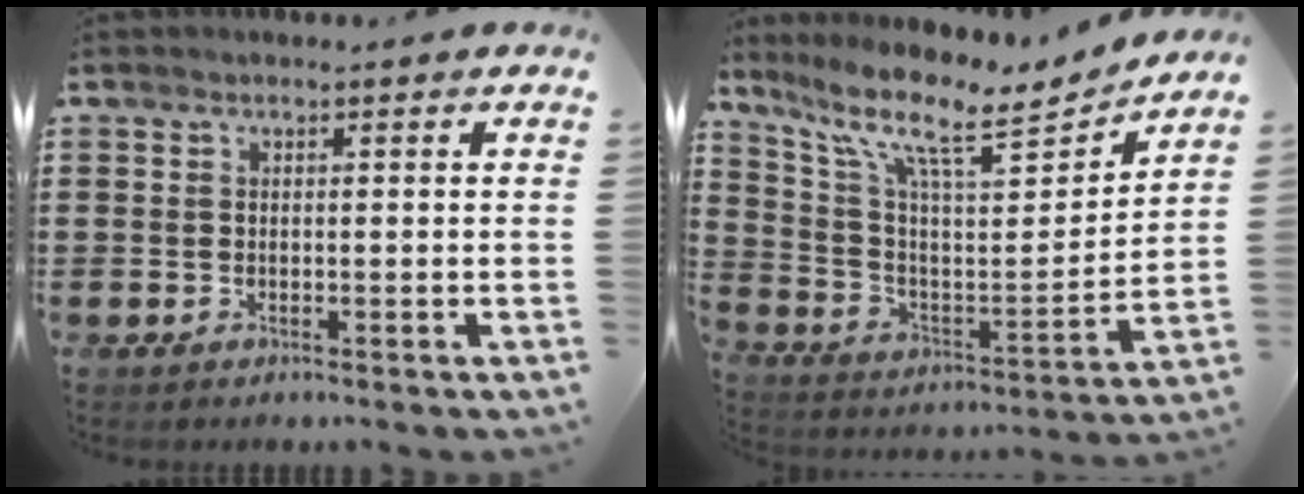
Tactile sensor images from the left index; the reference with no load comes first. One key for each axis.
{"total": 11.1, "fx": 8.2, "fy": 2.4, "fz": 7.0, "tx": -0.161, "ty": -0.051, "tz": 0.132}